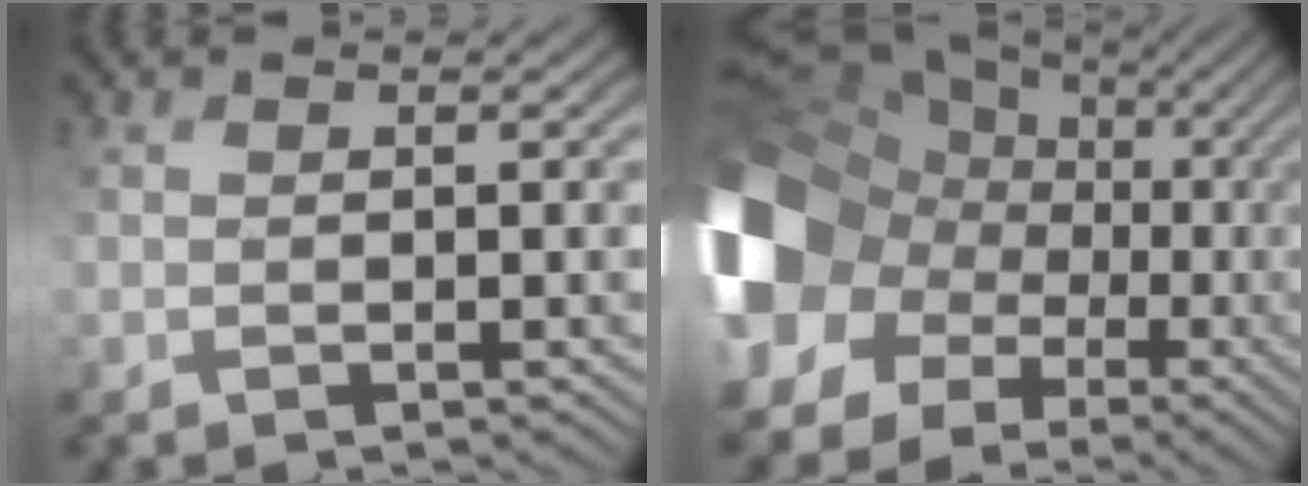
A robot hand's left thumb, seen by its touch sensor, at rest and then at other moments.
{"total": 19.6, "force": [-0.6, 16.5, 10.5], "torque": [-0.277, -0.015, -0.011]}